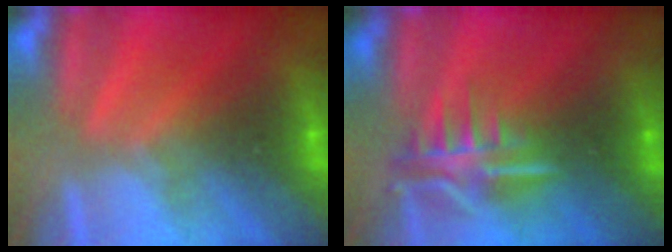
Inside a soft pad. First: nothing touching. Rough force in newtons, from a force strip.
{"total": 5.5}